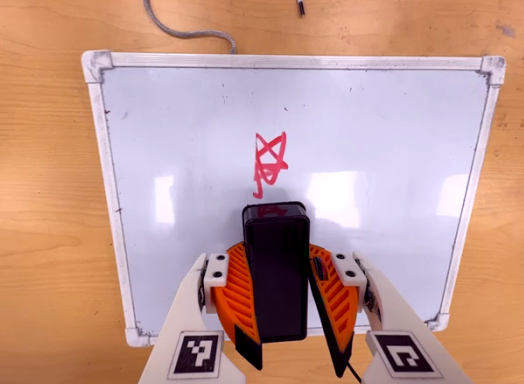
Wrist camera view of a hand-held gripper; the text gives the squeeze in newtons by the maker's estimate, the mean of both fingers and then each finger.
{"total": 9.9, "left": 10.2, "right": 9.5}